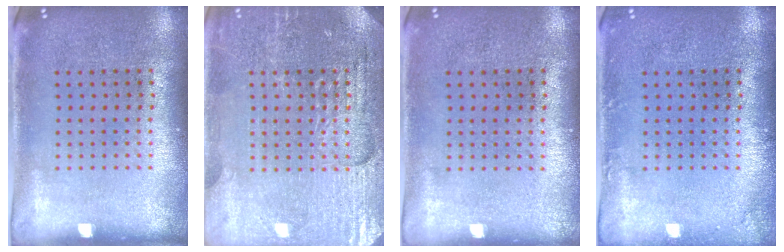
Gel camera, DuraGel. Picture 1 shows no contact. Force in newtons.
{"total": 4.0, "press": 3.9, "slide": 1.0}
{"total": 0.0}
{"total": 1.0, "press": 1.0, "slide": 0.2}